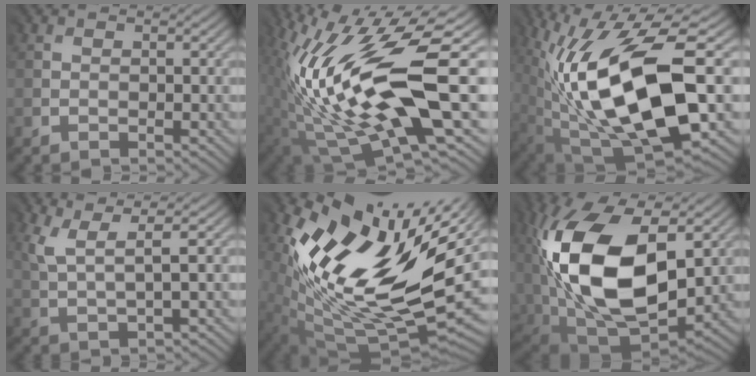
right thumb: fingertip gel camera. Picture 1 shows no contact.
{"total": 17.3, "force": [-0.2, 5.3, 16.4], "torque": [-0.319, 0.005, 0.003]}
{"total": 16.8, "force": [-0.2, 7.6, 15.0], "torque": [-0.313, -0.016, 0.008]}
{"total": 3.6, "force": [1.9, 0.4, 3.0], "torque": [-0.069, -0.001, 0.047]}
{"total": 18.1, "force": [5.7, 8.2, 15.1], "torque": [-0.269, -0.012, 0.125]}
{"total": 18.7, "force": [3.0, 11.3, 14.5], "torque": [-0.336, -0.008, 0.058]}